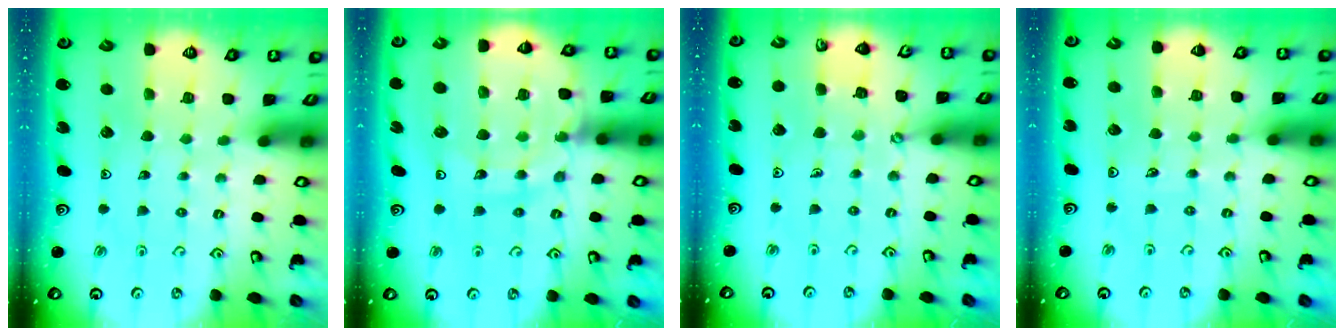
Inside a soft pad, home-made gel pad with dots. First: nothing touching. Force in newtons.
{"total": 16.0, "press": 15.7, "slide": 2.8}
{"total": 2.3, "press": 2.2, "slide": 0.3}
{"total": 4.3, "press": 4.3, "slide": 0.7}